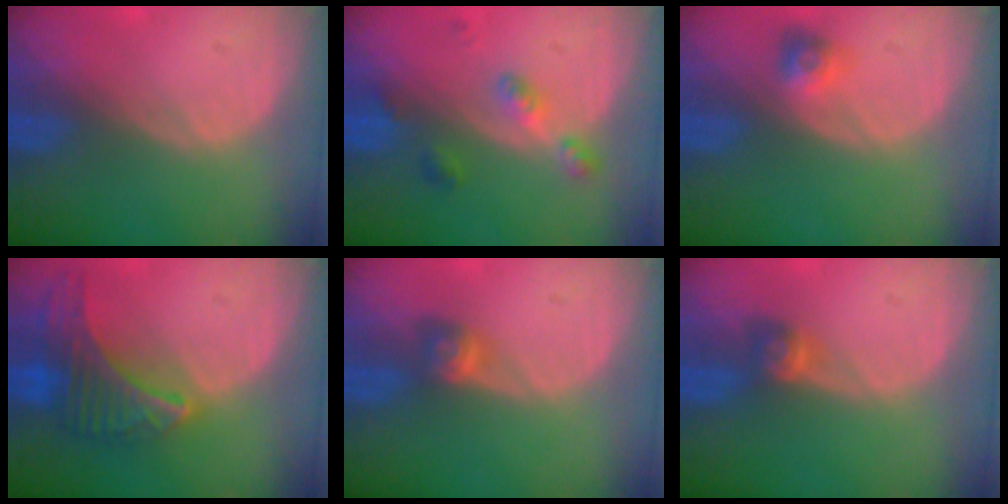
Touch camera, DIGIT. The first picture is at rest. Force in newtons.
{"total": 4.7, "press": 4.2, "slide": 2.0}
{"total": 3.0, "press": 2.7, "slide": 1.3}
{"total": 9.2, "press": 8.1, "slide": 4.4}
{"total": 2.9, "press": 2.5, "slide": 1.5}
{"total": 2.6, "press": 2.4, "slide": 1.0}